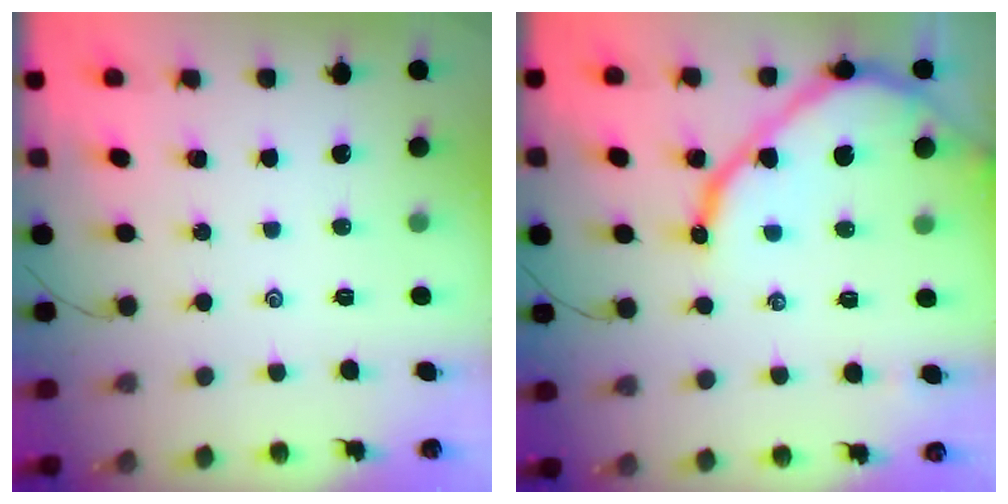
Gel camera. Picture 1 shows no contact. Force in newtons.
{"total": 12.4, "press": 12.4, "slide": 1.3}